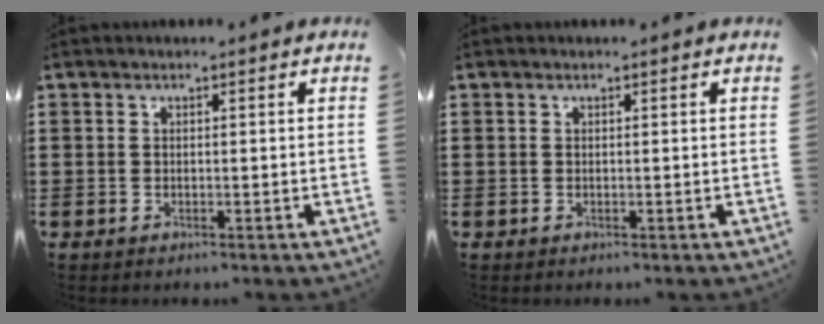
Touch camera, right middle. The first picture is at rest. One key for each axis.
{"total": 0.0}